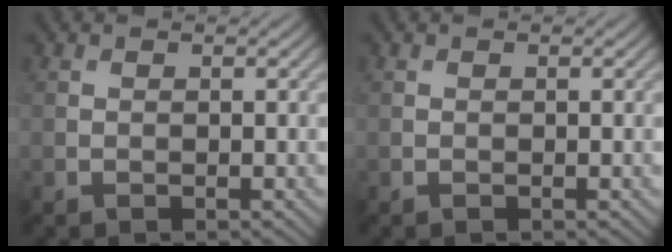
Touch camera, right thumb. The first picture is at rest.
{"total": 0.0}